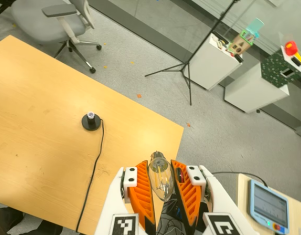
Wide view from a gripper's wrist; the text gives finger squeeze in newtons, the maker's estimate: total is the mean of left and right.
{"total": 14.0, "left": 15.0, "right": 13.0}